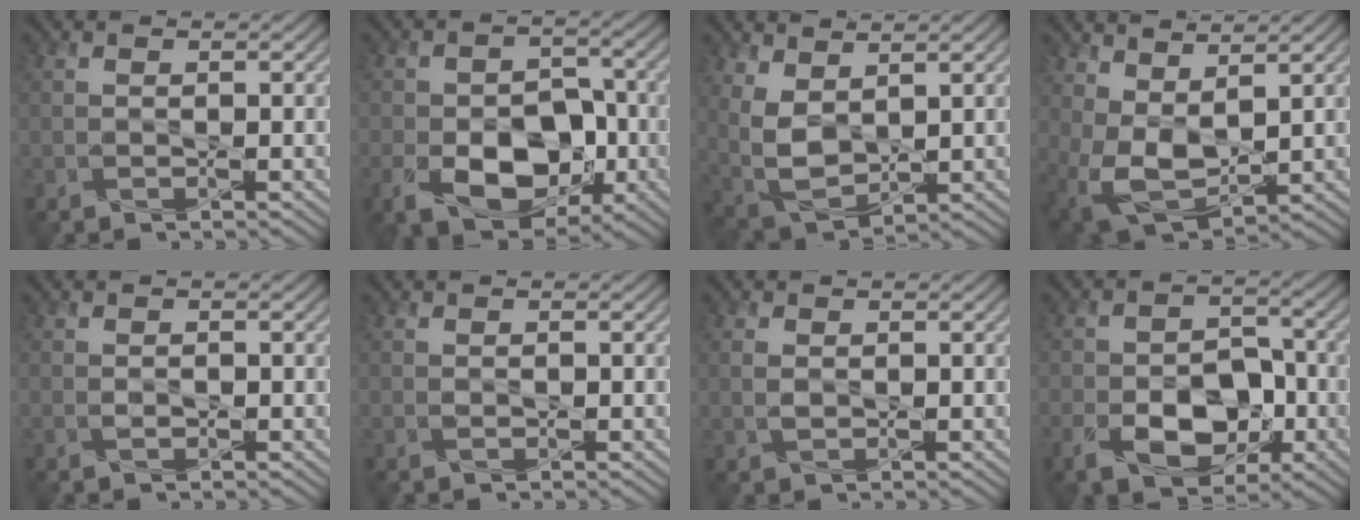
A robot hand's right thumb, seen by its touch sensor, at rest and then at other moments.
{"total": 11.1, "force": [-3.9, 7.2, 7.4], "torque": [-0.144, -0.023, -0.061]}
{"total": 6.5, "force": [2.6, 3.6, 4.7], "torque": [-0.124, -0.005, 0.056]}
{"total": 8.1, "force": [3.1, 4.4, 6.0], "torque": [-0.149, -0.005, 0.062]}
{"total": 0.8, "force": [-0.3, 0.5, 0.6], "torque": [-0.011, -0.002, -0.004]}
{"total": 0.5, "force": [-0.1, 0.4, 0.4], "torque": [-0.007, -0.003, -0.002]}
{"total": 1.6, "force": [0.2, 1.1, 1.1], "torque": [-0.031, 0.000, 0.005]}
{"total": 9.6, "force": [-3.9, 6.0, 6.4], "torque": [-0.120, -0.011, -0.068]}